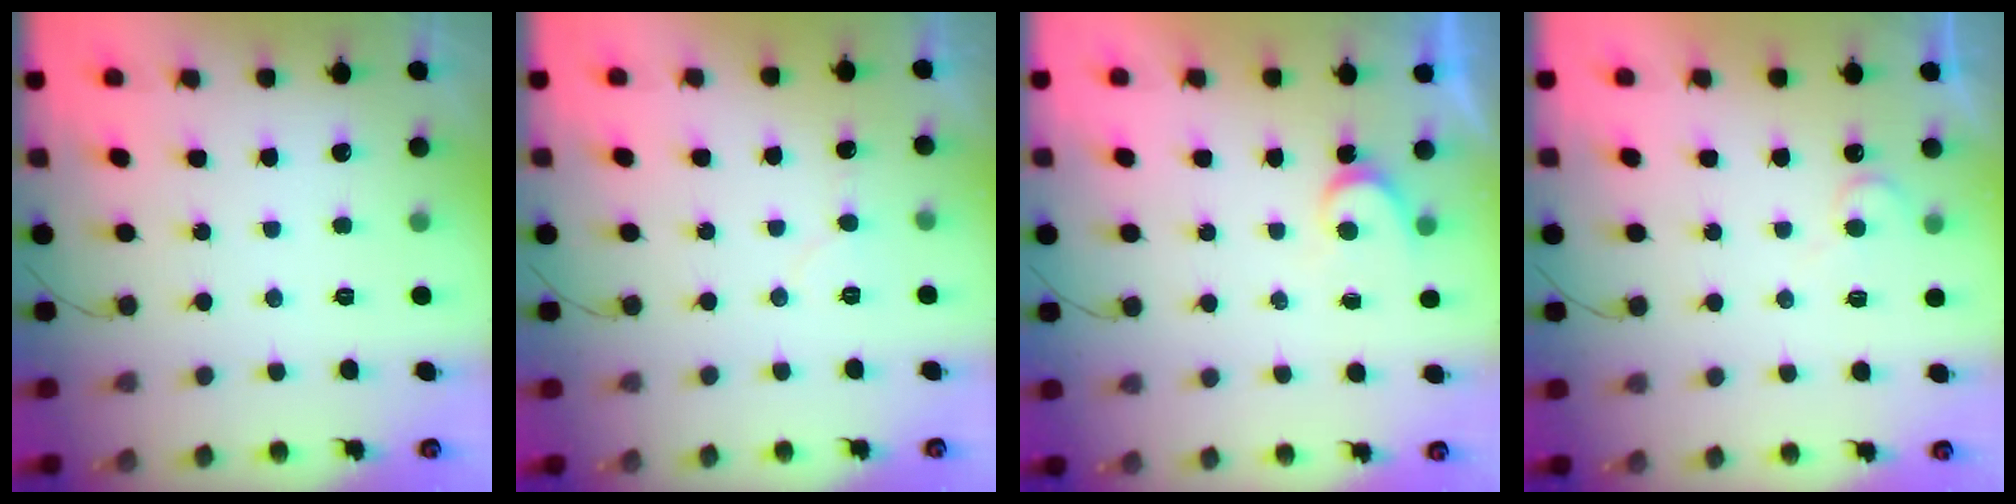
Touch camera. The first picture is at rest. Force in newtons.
{"total": 5.3, "press": 5.3, "slide": 0.5}
{"total": 3.6, "press": 3.6, "slide": 0.4}
{"total": 4.9, "press": 4.9, "slide": 0.4}